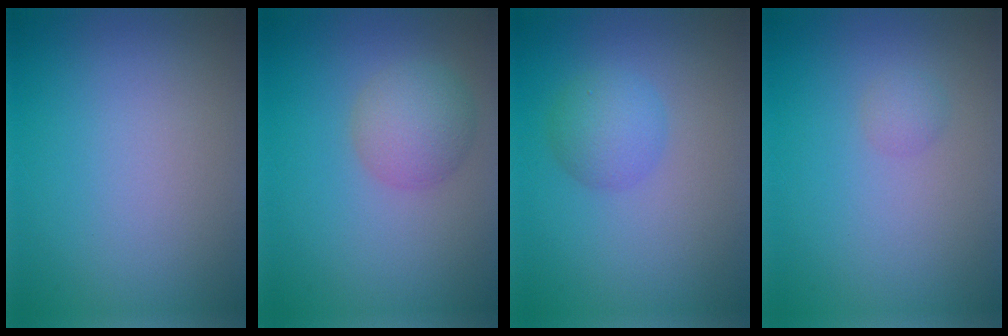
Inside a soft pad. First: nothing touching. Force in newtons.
{"total": 3.4, "press": 3.4, "slide": 0.2}
{"total": 2.7, "press": 2.7, "slide": 0.1}
{"total": 1.0, "press": 1.0, "slide": 0.0}